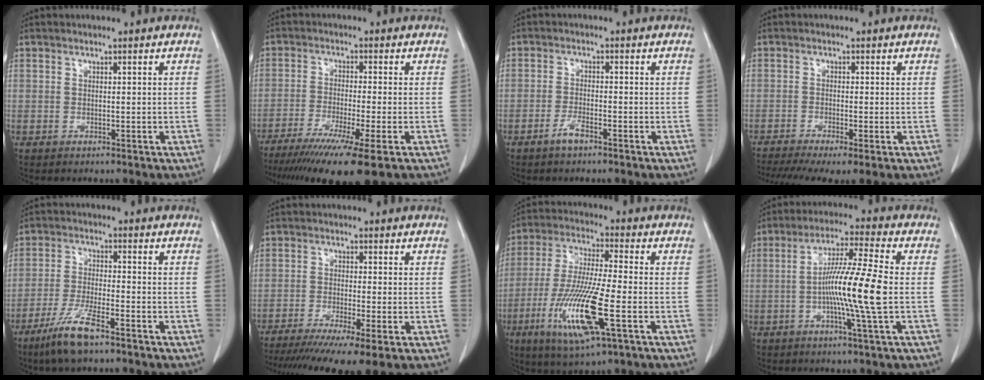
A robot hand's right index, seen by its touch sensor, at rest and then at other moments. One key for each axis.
{"total": 12.9, "fx": -8.9, "fy": -0.3, "fz": 9.4, "tx": -0.154, "ty": -0.040, "tz": -0.143}
{"total": 2.6, "fx": -1.8, "fy": 0.3, "fz": 1.7, "tx": -0.038, "ty": 0.000, "tz": -0.036}
{"total": 9.3, "fx": -6.3, "fy": 1.4, "fz": 6.6, "tx": -0.112, "ty": -0.014, "tz": -0.103}
{"total": 7.8, "fx": -5.4, "fy": 0.8, "fz": 5.6, "tx": -0.120, "ty": -0.017, "tz": -0.100}
{"total": 12.5, "fx": -8.8, "fy": 0.5, "fz": 8.8, "tx": -0.137, "ty": -0.026, "tz": -0.140}
{"total": 14.9, "fx": -5.0, "fy": 1.3, "fz": 14.0, "tx": -0.292, "ty": -0.026, "tz": -0.089}
{"total": 11.1, "fx": -1.6, "fy": -1.4, "fz": 10.9, "tx": -0.200, "ty": -0.006, "tz": -0.034}